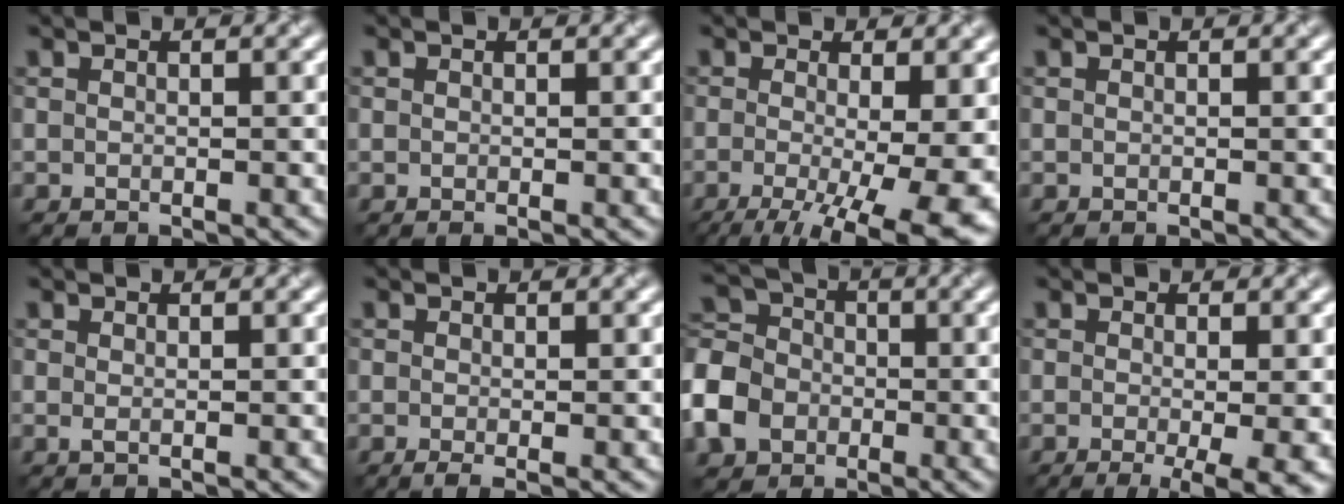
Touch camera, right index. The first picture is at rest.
{"total": 0.0}
{"total": 12.4, "force": [-3.1, 4.4, 11.1], "torque": [-0.161, -0.025, -0.033]}
{"total": 0.0}
{"total": 0.5, "force": [0.2, 0.0, 0.5], "torque": [-0.010, 0.000, 0.003]}
{"total": 1.1, "force": [-0.3, 0.2, 1.0], "torque": [-0.018, -0.009, -0.004]}
{"total": 7.2, "force": [-2.7, 5.8, 3.3], "torque": [-0.087, 0.001, -0.071]}
{"total": 4.5, "force": [-1.3, 0.8, 4.2], "torque": [-0.063, -0.017, -0.015]}